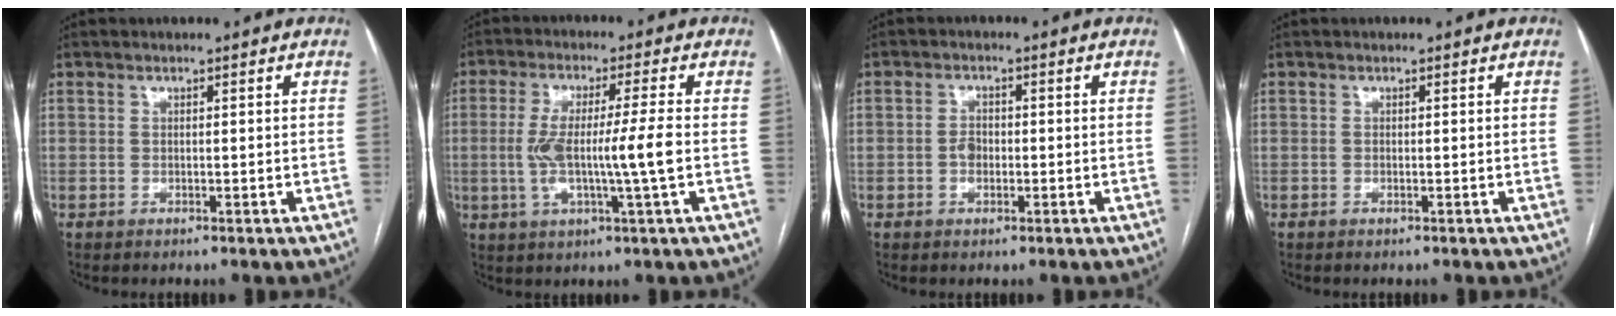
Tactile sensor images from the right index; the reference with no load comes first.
{"total": 9.5, "force": [-0.9, -0.1, 9.5], "torque": [-0.185, 0.002, -0.018]}
{"total": 2.3, "force": [-0.5, 1.6, 1.5], "torque": [-0.026, 0.005, -0.009]}
{"total": 0.0}